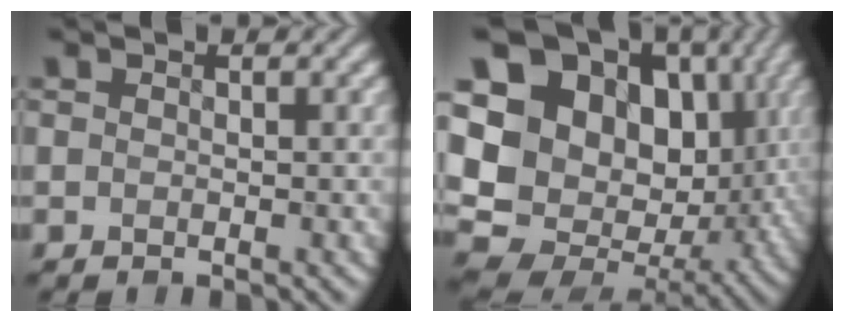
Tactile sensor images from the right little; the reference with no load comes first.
{"total": 19.5, "force": [3.1, 15.8, 11.0], "torque": [-0.236, 0.000, 0.079]}